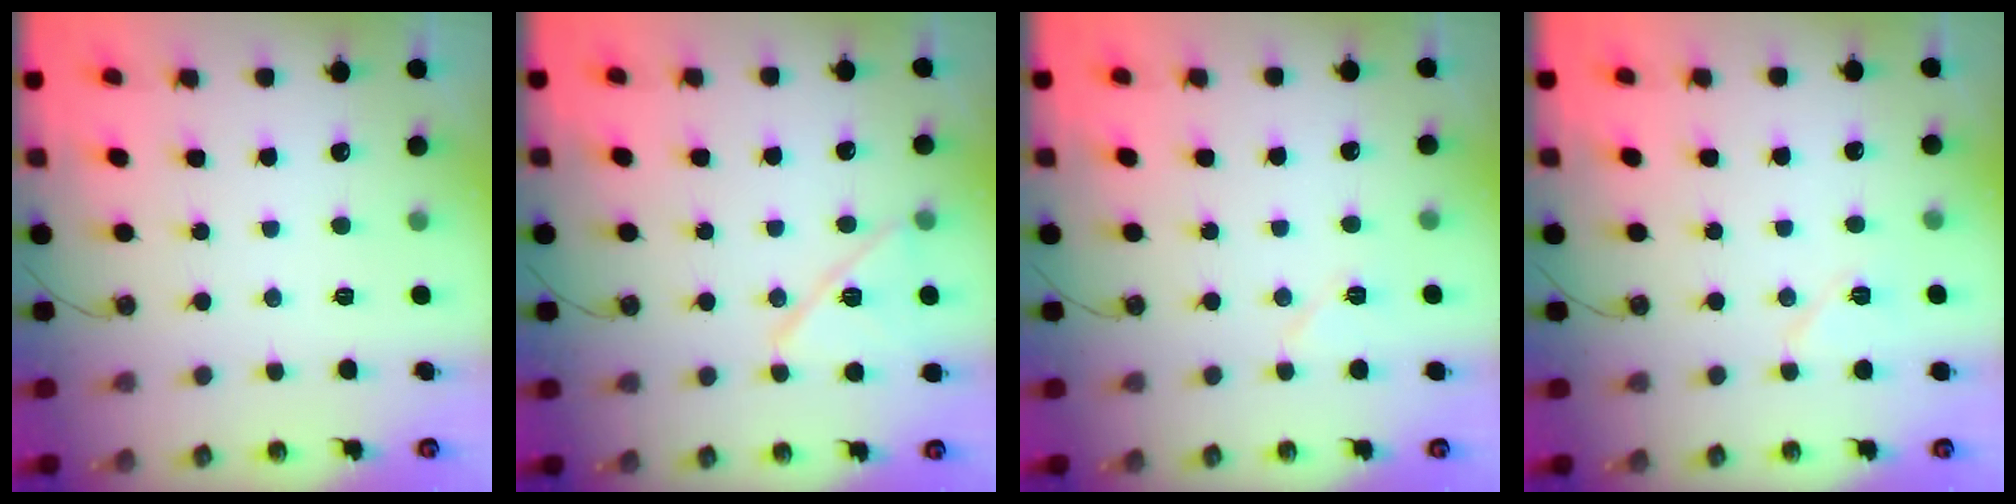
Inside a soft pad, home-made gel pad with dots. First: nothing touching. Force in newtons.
{"total": 12.0, "press": 12.0, "slide": 0.6}
{"total": 5.9, "press": 5.9, "slide": 0.9}
{"total": 6.7, "press": 6.5, "slide": 1.6}